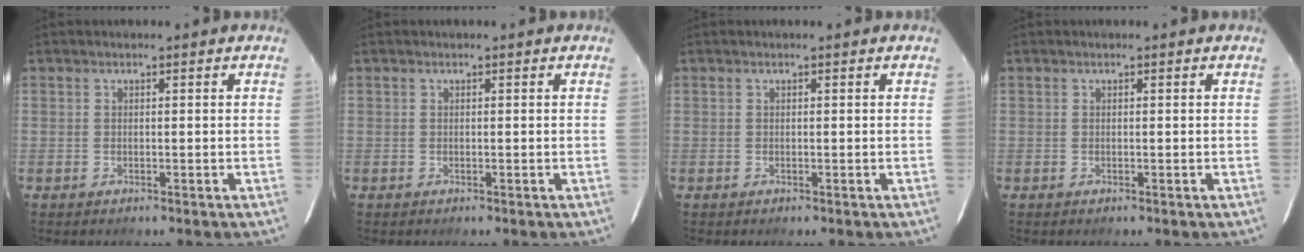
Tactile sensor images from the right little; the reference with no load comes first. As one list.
[{"total": 0.0}, {"total": 0.0}, {"total": 0.0}]